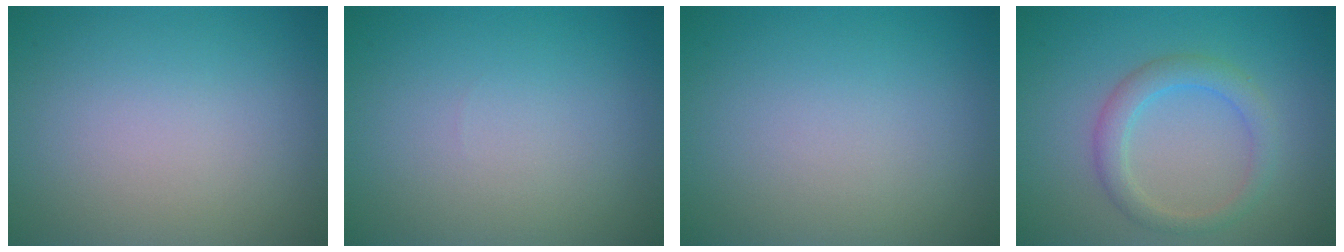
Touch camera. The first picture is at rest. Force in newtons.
{"total": 0.0}
{"total": 0.0}
{"total": 2.7, "press": 2.7, "slide": 0.1}